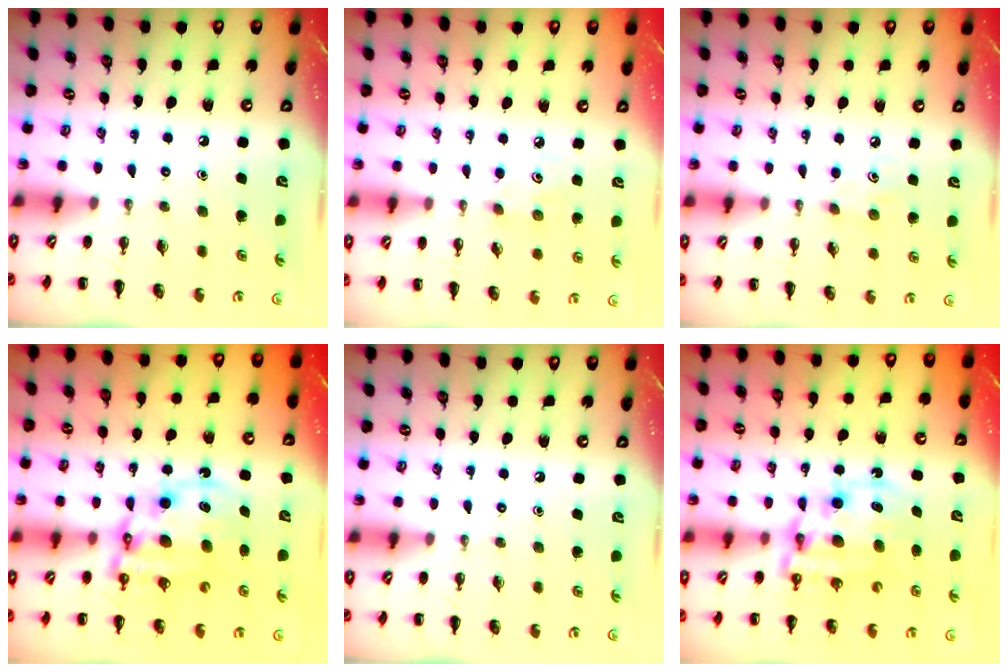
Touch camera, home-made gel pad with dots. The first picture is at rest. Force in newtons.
{"total": 4.7, "press": 4.6, "slide": 1.0}
{"total": 3.9, "press": 3.8, "slide": 1.0}
{"total": 12.4, "press": 12.1, "slide": 2.9}
{"total": 0.0}
{"total": 12.0, "press": 11.7, "slide": 2.5}